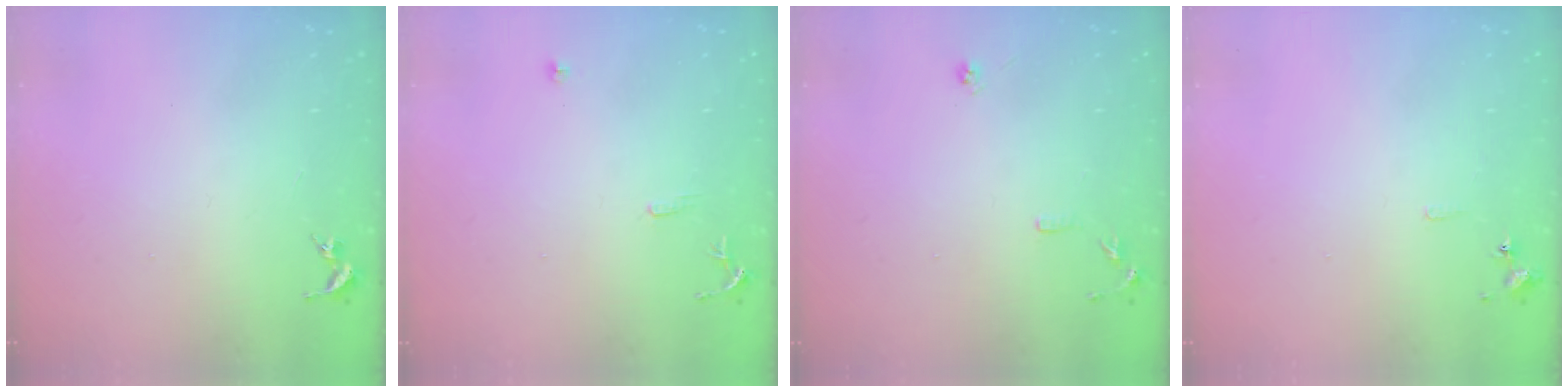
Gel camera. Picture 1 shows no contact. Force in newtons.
{"total": 7.1, "press": 7.1, "slide": 0.7}
{"total": 7.9, "press": 7.9, "slide": 0.8}
{"total": 4.5, "press": 4.4, "slide": 0.6}